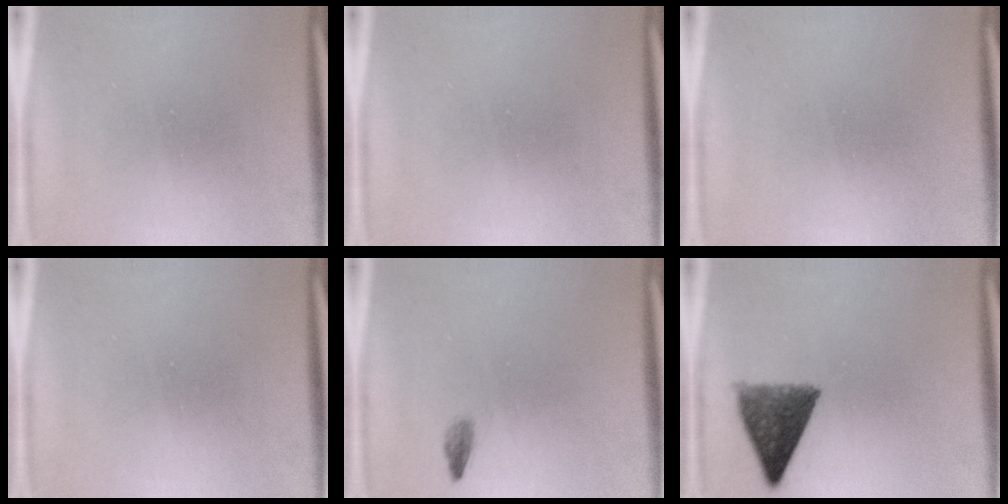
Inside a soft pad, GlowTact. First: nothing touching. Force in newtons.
{"total": 0.0}
{"total": 1.6}
{"total": 0.0}
{"total": 0.9}
{"total": 8.6}